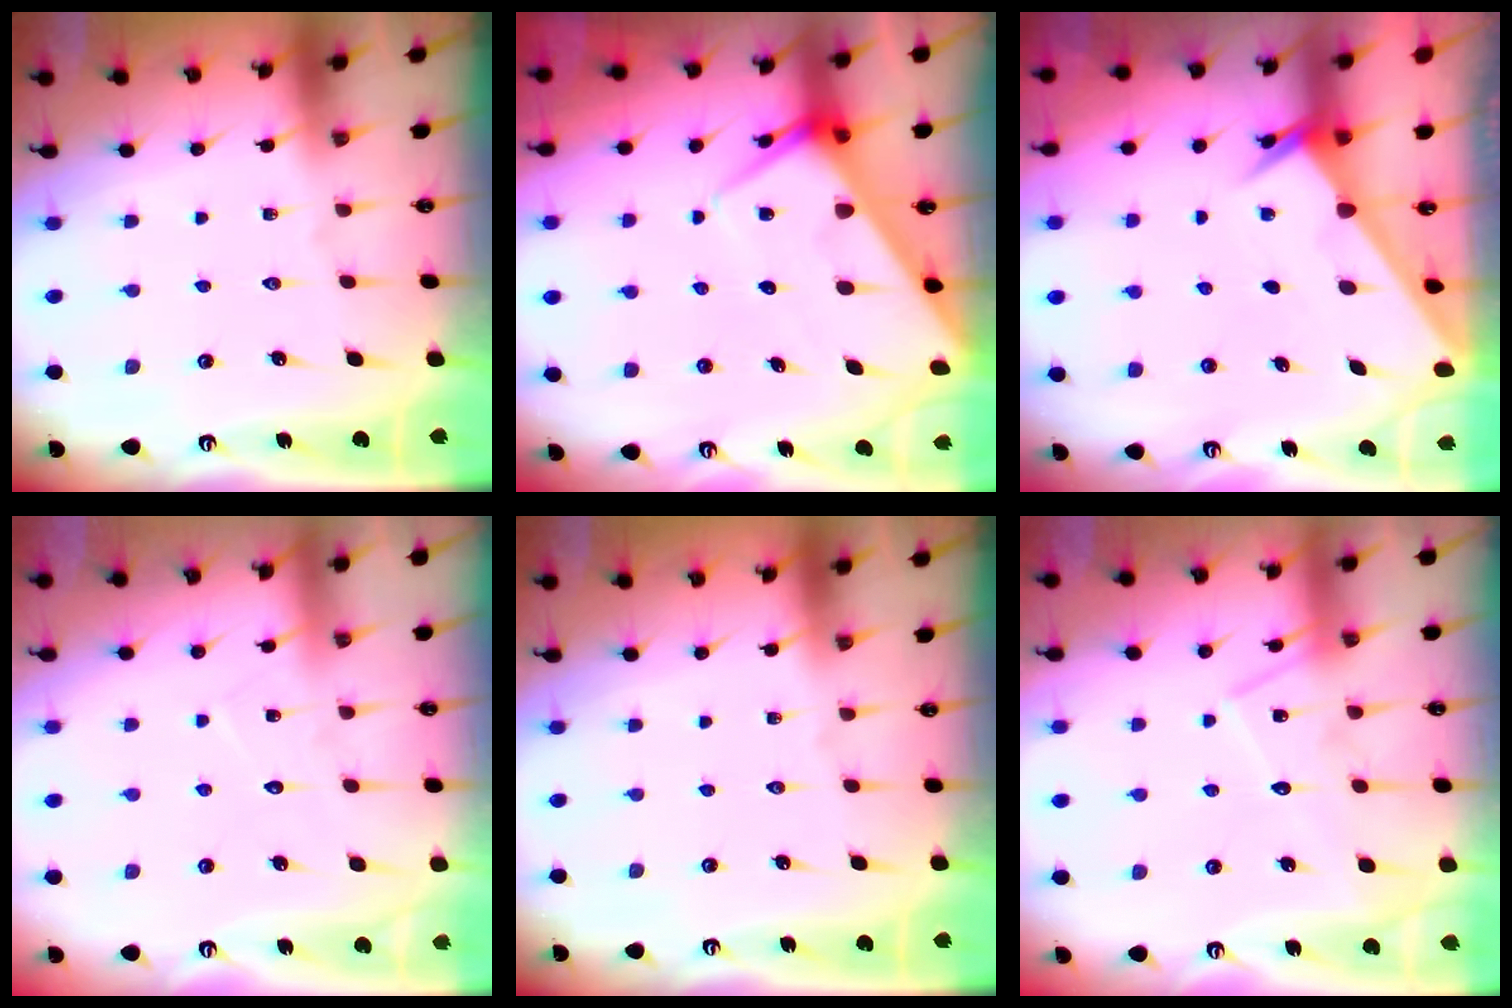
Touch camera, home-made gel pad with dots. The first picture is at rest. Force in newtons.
{"total": 7.3, "press": 7.2, "slide": 0.5}
{"total": 2.1, "press": 2.1, "slide": 0.1}
{"total": 6.4, "press": 6.3, "slide": 0.6}
{"total": 0.0}
{"total": 12.6, "press": 12.6, "slide": 0.7}